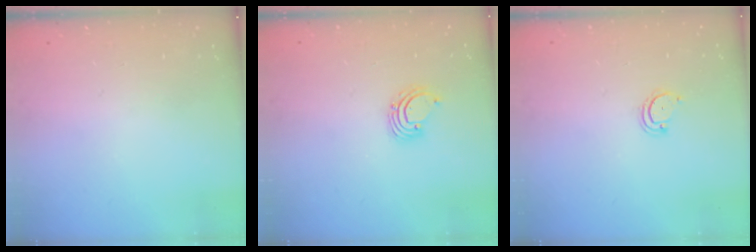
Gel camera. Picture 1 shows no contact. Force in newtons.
{"total": 2.2, "press": 2.2, "slide": 0.2}
{"total": 2.3, "press": 2.3, "slide": 0.2}